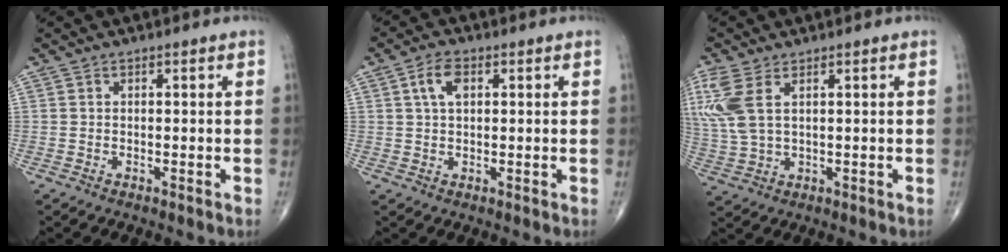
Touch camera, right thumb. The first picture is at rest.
{"total": 4.5, "force": [1.4, 2.7, 3.4], "torque": [-0.060, 0.007, 0.025]}
{"total": 9.3, "force": [3.4, 4.7, 7.3], "torque": [-0.198, 0.007, 0.080]}